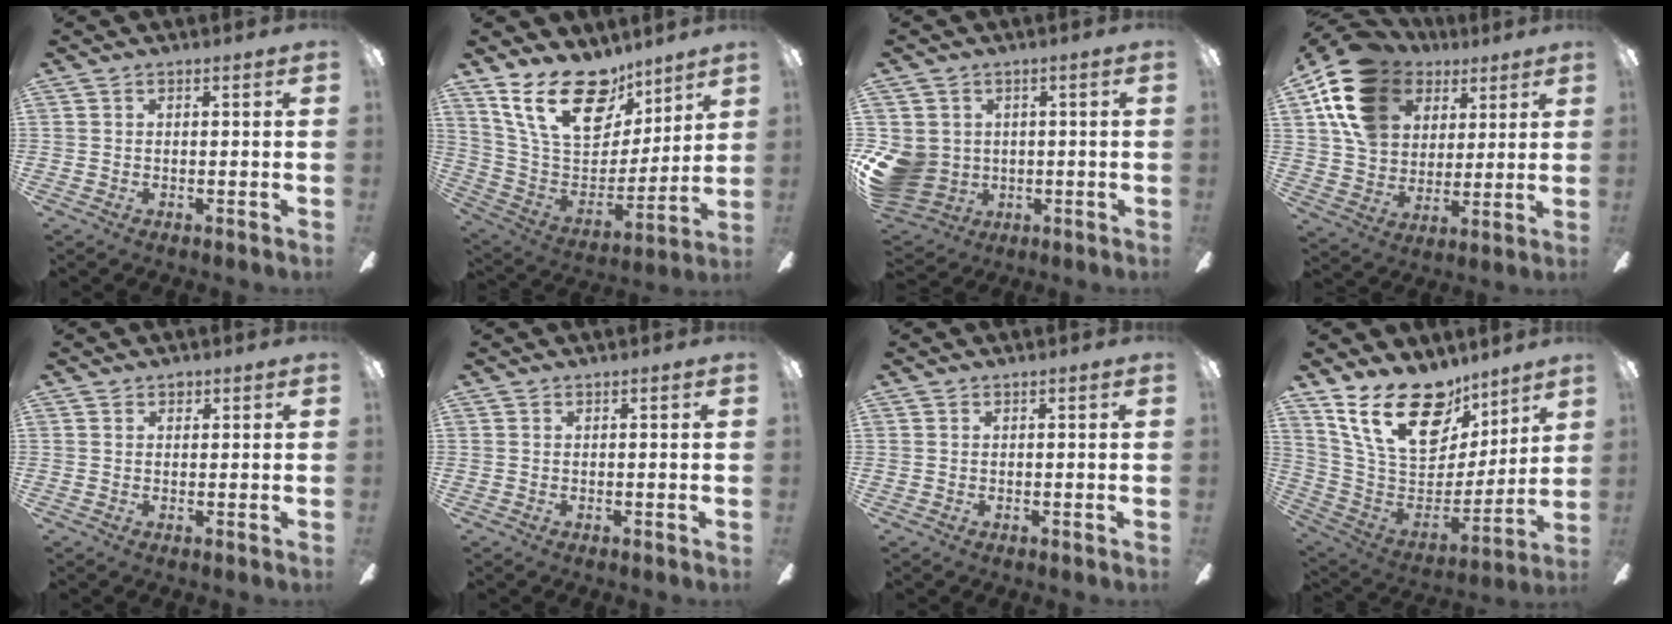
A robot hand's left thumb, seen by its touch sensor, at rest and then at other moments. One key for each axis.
{"total": 23.4, "fx": 14.3, "fy": 12.9, "fz": 13.2, "tx": -0.241, "ty": -0.079, "tz": 0.259}
{"total": 10.5, "fx": -0.8, "fy": 9.4, "fz": 4.6, "tx": -0.118, "ty": 0.007, "tz": -0.008}
{"total": 17.4, "fx": 9.0, "fy": 12.5, "fz": 8.0, "tx": -0.160, "ty": -0.039, "tz": 0.172}
{"total": 1.3, "fx": 0.8, "fy": 1.0, "fz": 0.4, "tx": -0.001, "ty": 0.001, "tz": 0.013}
{"total": 0.0}
{"total": 0.0}
{"total": 24.3, "fx": 14.6, "fy": 13.4, "fz": 14.2, "tx": -0.256, "ty": -0.084, "tz": 0.267}